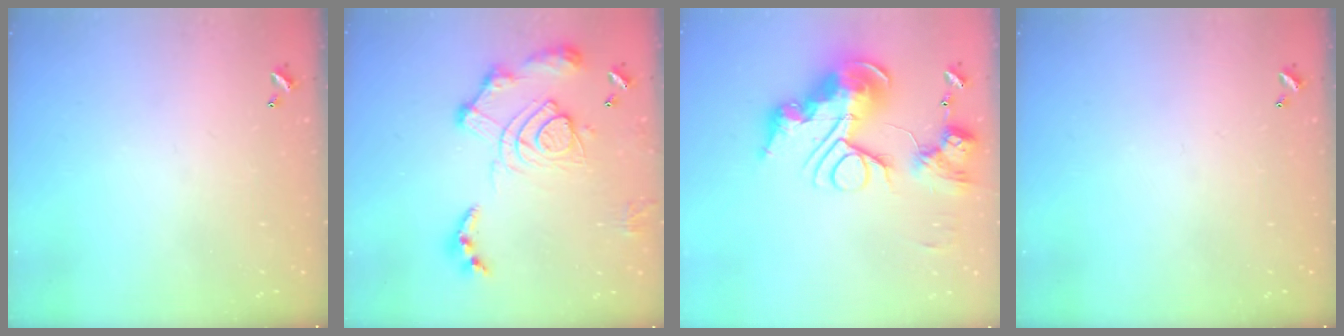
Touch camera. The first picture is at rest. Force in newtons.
{"total": 17.1, "press": 17.0, "slide": 1.6}
{"total": 0.9, "press": 0.9, "slide": 0.0}
{"total": 0.0}